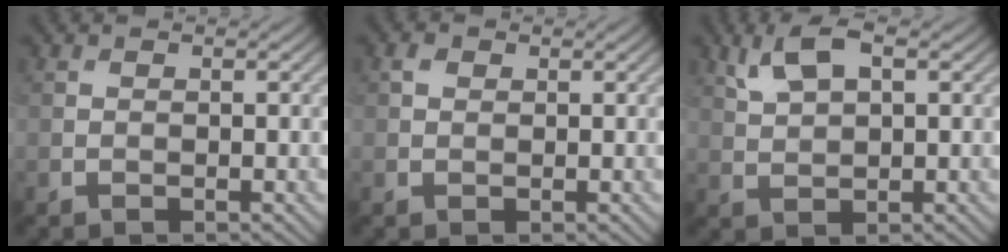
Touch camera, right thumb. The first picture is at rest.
{"total": 1.0, "force": [0.5, 0.8, 0.5], "torque": [-0.011, 0.002, 0.006]}
{"total": 5.2, "force": [2.6, 2.1, 4.0], "torque": [-0.096, 0.009, 0.054]}